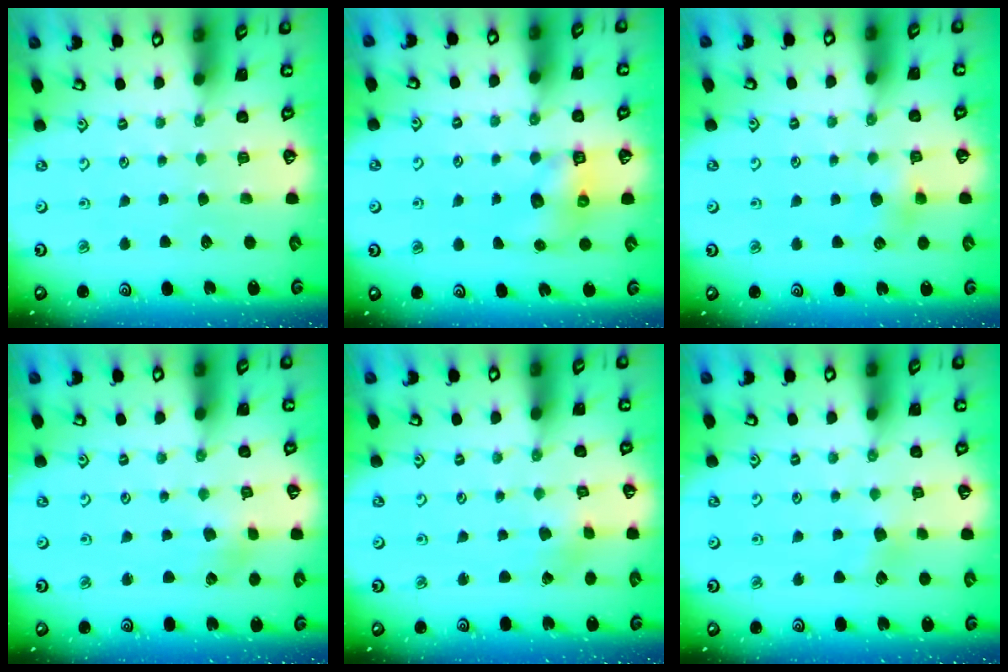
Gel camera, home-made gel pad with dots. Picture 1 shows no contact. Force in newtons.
{"total": 6.3, "press": 6.2, "slide": 0.9}
{"total": 5.1, "press": 5.1, "slide": 0.5}
{"total": 2.0, "press": 2.0, "slide": 0.4}
{"total": 0.7, "press": 0.7, "slide": 0.1}
{"total": 4.4, "press": 4.4, "slide": 0.3}